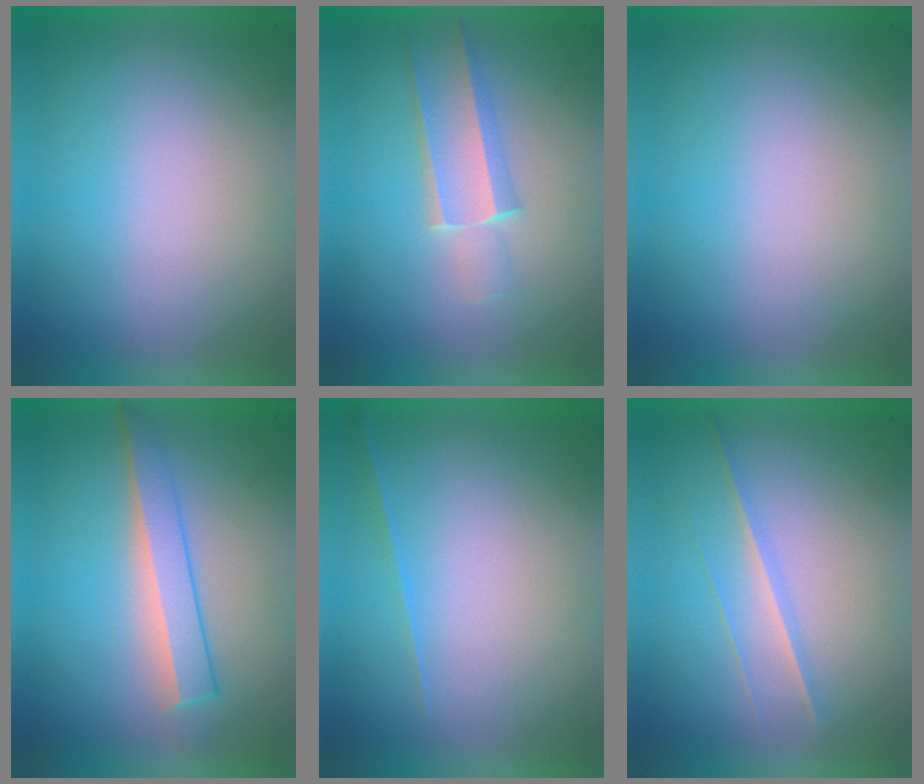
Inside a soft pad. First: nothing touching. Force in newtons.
{"total": 2.2}
{"total": 0.0}
{"total": 3.2}
{"total": 1.1}
{"total": 1.3}